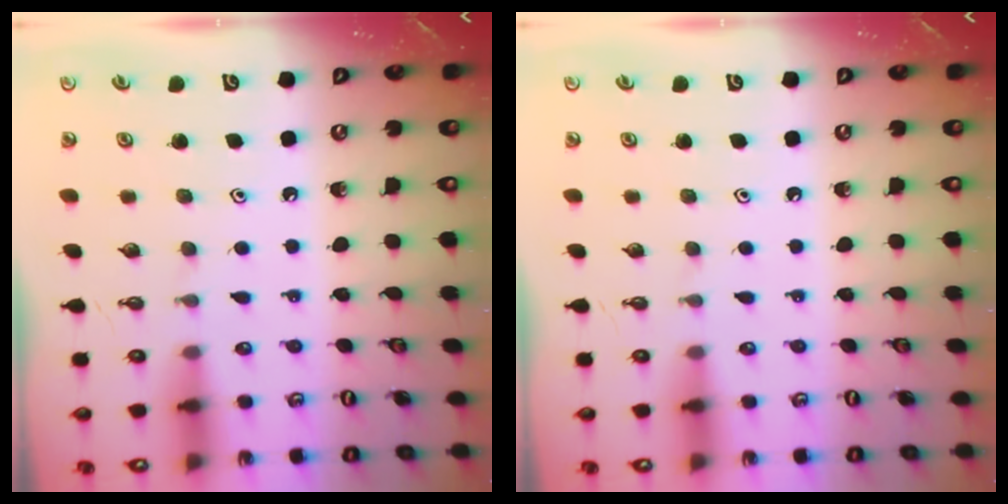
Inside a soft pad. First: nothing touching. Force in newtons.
{"total": 0.0}